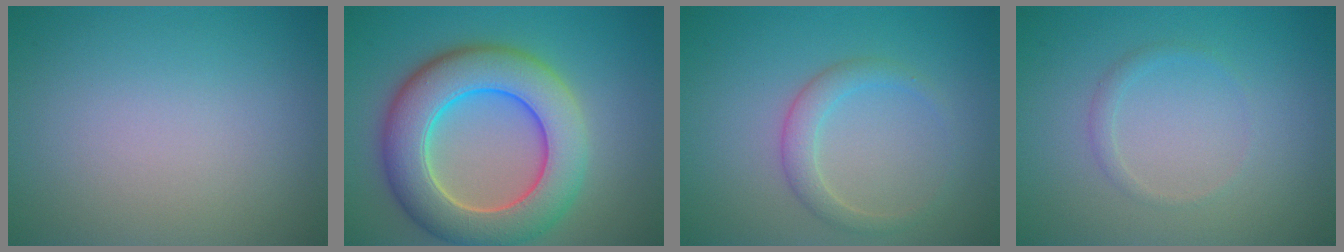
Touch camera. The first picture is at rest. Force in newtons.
{"total": 9.6, "press": 9.6, "slide": 0.4}
{"total": 2.2, "press": 2.2, "slide": 0.1}
{"total": 0.9, "press": 0.9, "slide": 0.0}